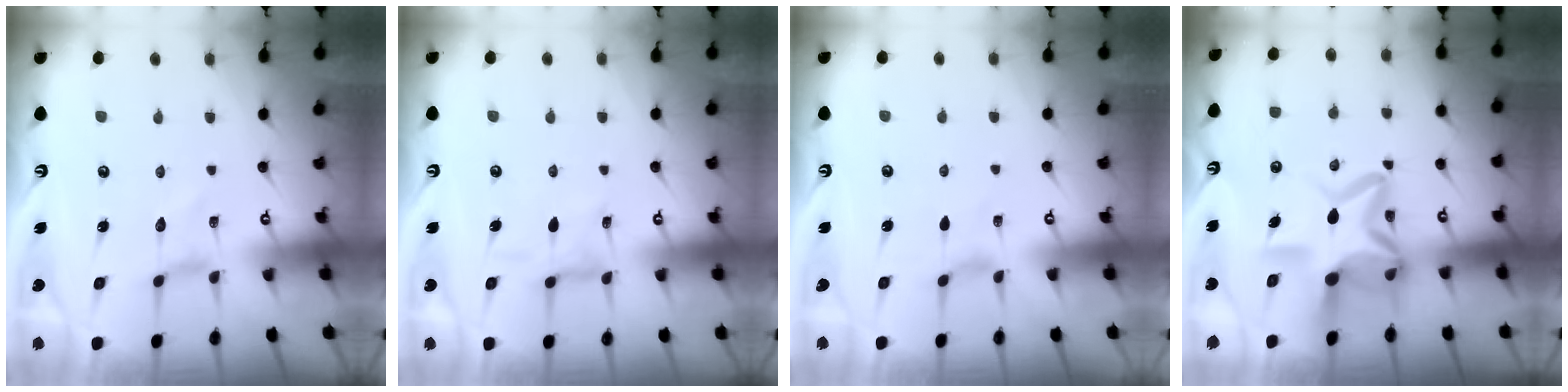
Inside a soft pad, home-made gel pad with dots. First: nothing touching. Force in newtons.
{"total": 2.4, "press": 2.3, "slide": 0.3}
{"total": 1.2, "press": 1.2, "slide": 0.3}
{"total": 13.7, "press": 13.6, "slide": 1.9}